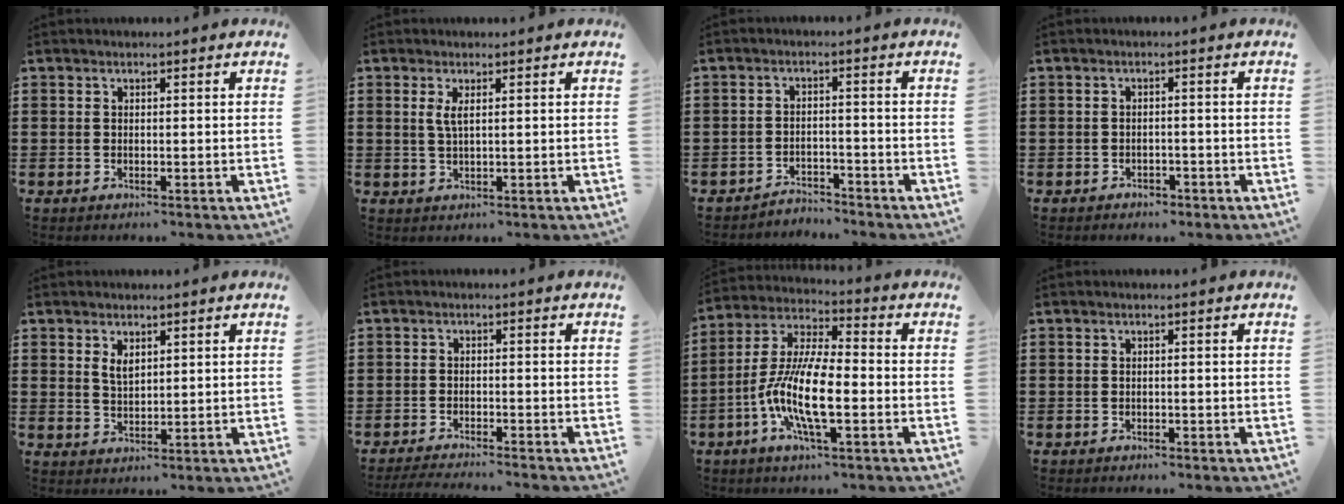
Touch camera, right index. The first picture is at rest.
{"total": 2.0, "force": [0.6, 0.3, 1.9], "torque": [-0.041, 0.001, 0.010]}
{"total": 2.9, "force": [-2.9, 0.4, -0.1], "torque": [-0.008, 0.002, -0.063]}
{"total": 1.5, "force": [-1.4, 0.6, 0.1], "torque": [-0.008, 0.002, -0.031]}
{"total": 2.4, "force": [1.4, 1.2, 1.5], "torque": [-0.024, 0.000, 0.023]}
{"total": 2.5, "force": [-2.4, -0.2, 0.3], "torque": [-0.006, -0.001, -0.051]}
{"total": 11.3, "force": [-3.6, 2.8, 10.3], "torque": [-0.231, -0.014, -0.074]}
{"total": 0.5, "force": [-0.5, 0.2, 0.1], "torque": [-0.003, 0.001, -0.011]}